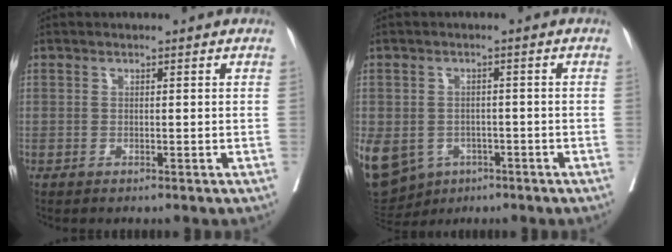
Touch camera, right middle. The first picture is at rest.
{"total": 26.4, "force": [-10.6, 21.4, 11.3], "torque": [-0.398, -0.018, -0.146]}